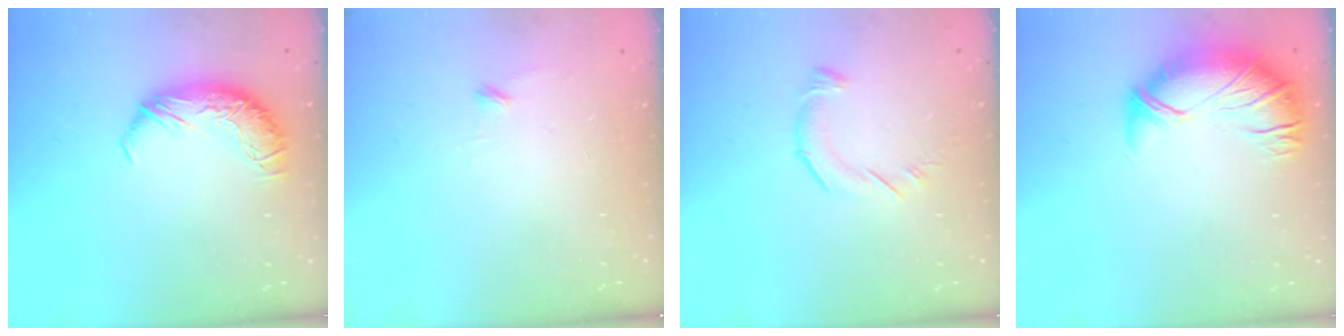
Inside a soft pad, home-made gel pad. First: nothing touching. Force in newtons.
{"total": 8.3, "press": 8.2, "slide": 0.7}
{"total": 4.5, "press": 4.5, "slide": 0.6}
{"total": 2.6, "press": 1.1, "slide": 2.3}